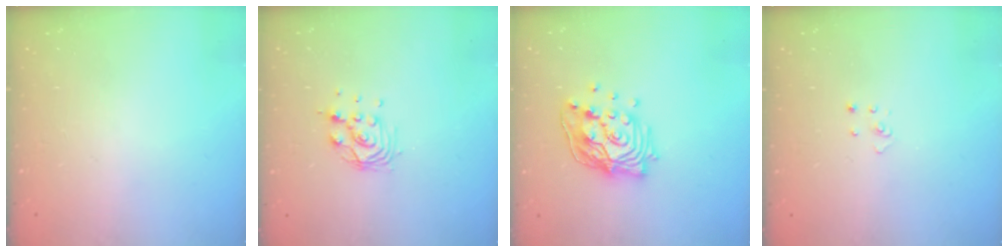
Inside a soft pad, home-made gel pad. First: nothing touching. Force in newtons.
{"total": 9.3, "press": 9.2, "slide": 1.3}
{"total": 16.5, "press": 16.1, "slide": 3.6}
{"total": 2.2, "press": 2.2, "slide": 0.2}